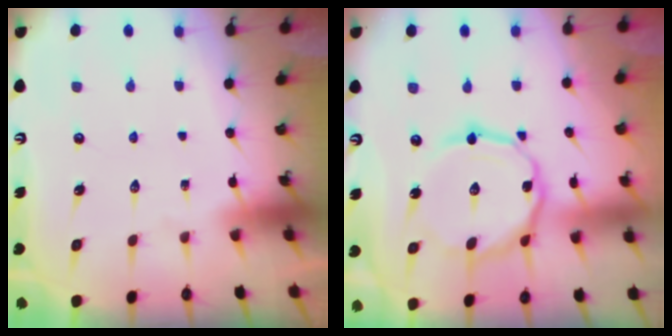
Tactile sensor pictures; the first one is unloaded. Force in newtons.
{"total": 10.3, "press": 10.3, "slide": 0.6}